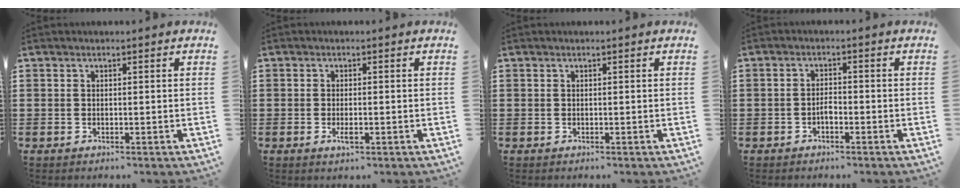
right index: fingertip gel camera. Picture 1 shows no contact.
{"total": 1.8, "force": [-0.5, 0.5, 1.6], "torque": [-0.037, -0.004, -0.012]}
{"total": 0.0}
{"total": 1.8, "force": [-0.9, 0.9, 1.2], "torque": [-0.025, 0.003, -0.018]}